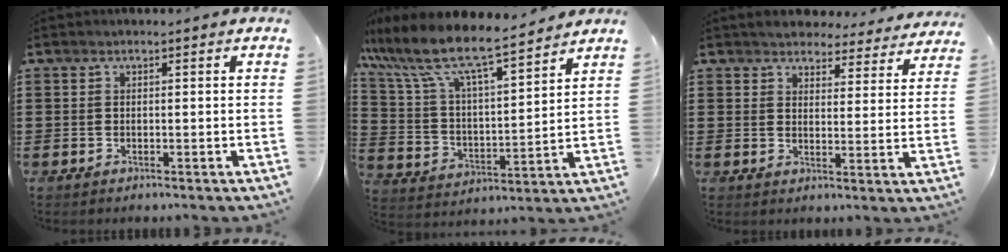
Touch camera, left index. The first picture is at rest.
{"total": 9.2, "force": [7.9, 1.3, 4.6], "torque": [-0.122, -0.049, 0.133]}
{"total": 4.1, "force": [4.1, 0.4, 0.2], "torque": [-0.015, -0.026, 0.068]}